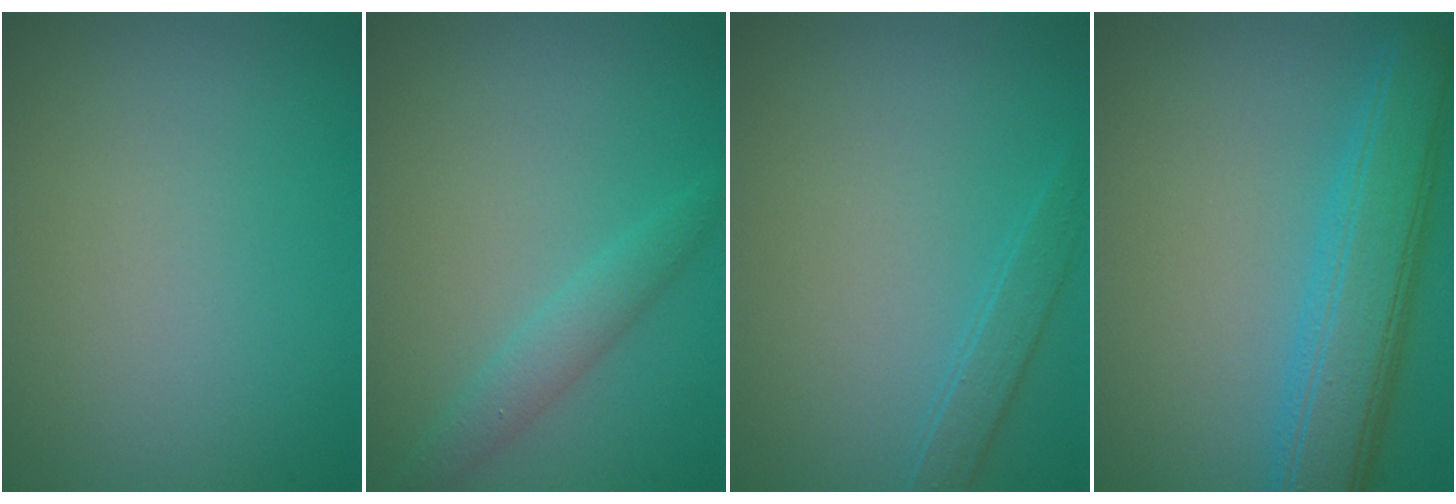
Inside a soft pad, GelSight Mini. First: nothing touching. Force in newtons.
{"total": 2.1, "press": 2.1, "slide": 0.1}
{"total": 1.6, "press": 1.6, "slide": 0.1}
{"total": 6.3, "press": 6.3, "slide": 0.1}